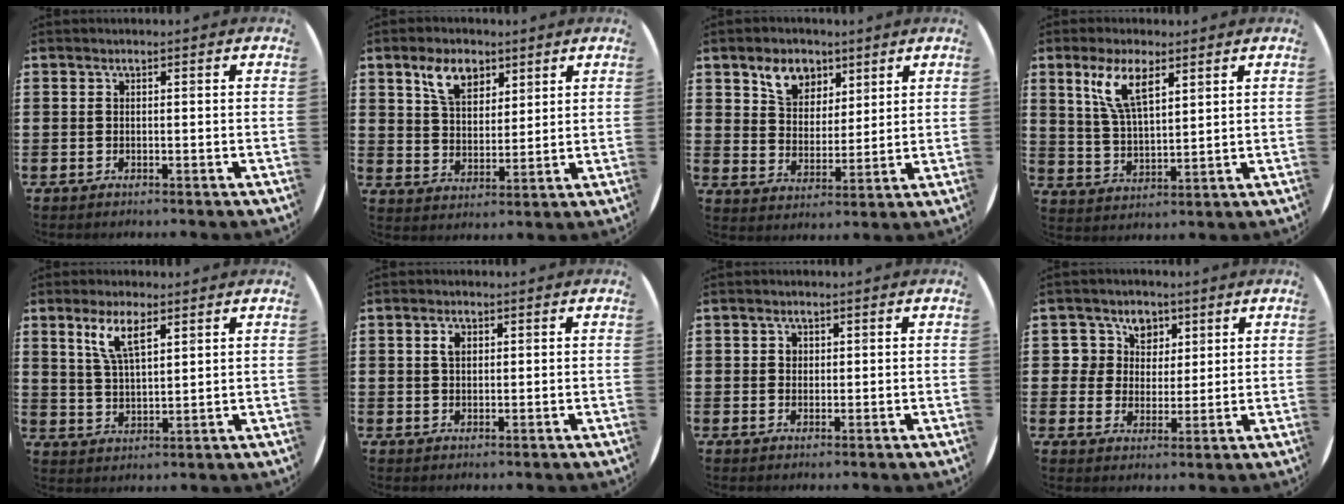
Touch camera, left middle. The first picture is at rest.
{"total": 6.2, "force": [4.1, 3.4, 3.1], "torque": [-0.059, 0.002, 0.073]}
{"total": 6.0, "force": [4.4, 3.7, 1.6], "torque": [-0.033, 0.000, 0.081]}
{"total": 7.1, "force": [4.3, 2.3, 5.1], "torque": [-0.114, 0.003, 0.076]}
{"total": 6.0, "force": [3.6, 1.8, 4.4], "torque": [-0.090, 0.005, 0.061]}
{"total": 1.9, "force": [0.8, 1.2, 1.2], "torque": [-0.018, 0.004, 0.013]}
{"total": 1.2, "force": [0.6, 1.0, 0.2], "torque": [0.003, 0.000, 0.011]}
{"total": 4.9, "force": [2.6, 4.1, 0.3], "torque": [-0.025, 0.012, 0.046]}